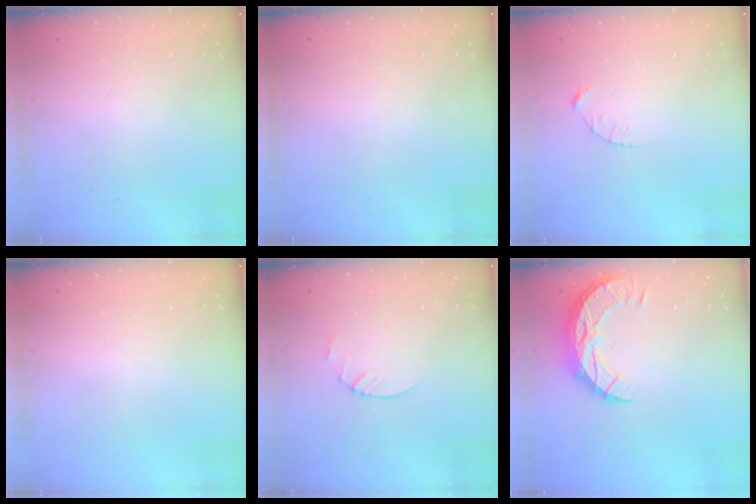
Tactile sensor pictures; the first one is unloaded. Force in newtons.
{"total": 0.0}
{"total": 2.1, "press": 2.1, "slide": 0.3}
{"total": 0.0}
{"total": 3.0, "press": 2.9, "slide": 0.3}
{"total": 10.3, "press": 10.2, "slide": 0.8}